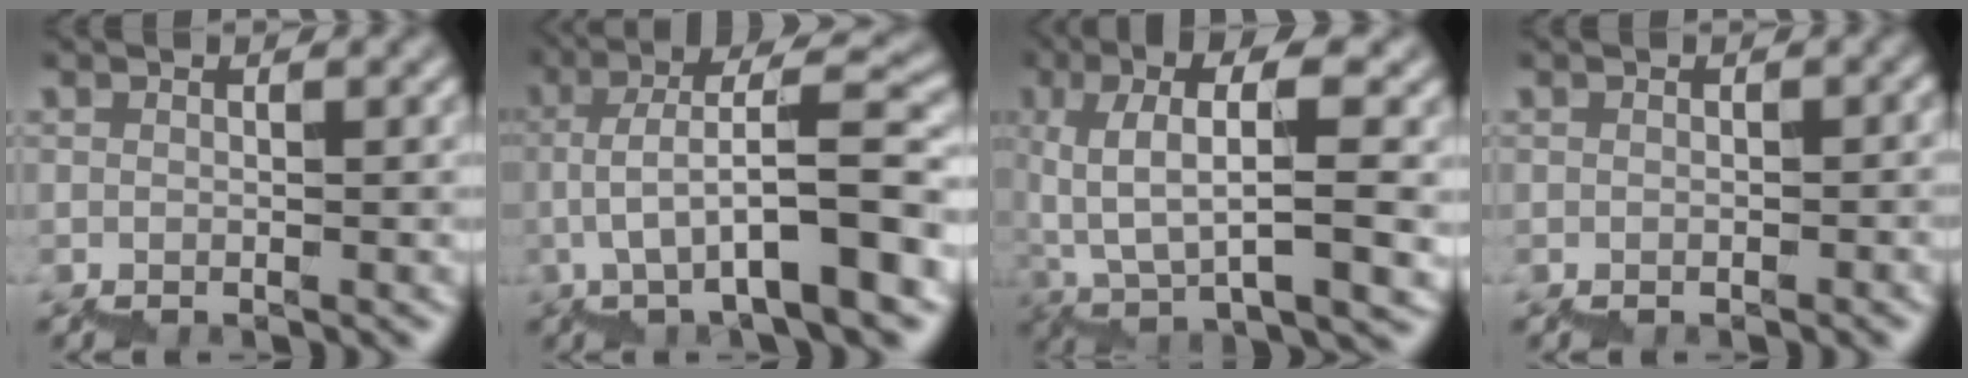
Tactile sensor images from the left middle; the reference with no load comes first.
{"total": 9.1, "force": [-1.9, 2.2, 8.7], "torque": [-0.145, 0.037, -0.022]}
{"total": 7.0, "force": [2.1, 1.8, 6.4], "torque": [-0.120, 0.022, 0.040]}
{"total": 0.7, "force": [-0.7, 0.1, 0.0], "torque": [-0.005, 0.008, -0.003]}